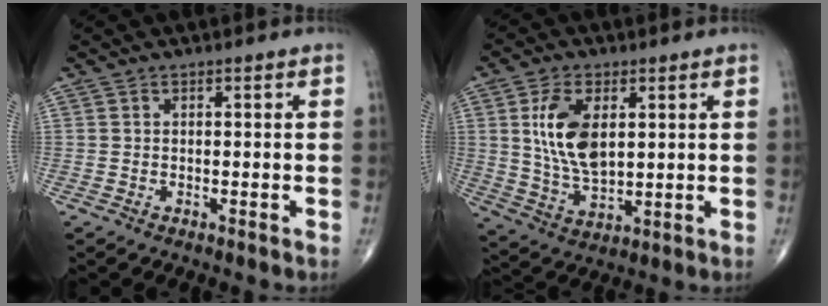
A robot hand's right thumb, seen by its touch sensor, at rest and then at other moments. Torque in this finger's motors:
{"motor_torque": [2.31, 2.27, 1.31, -0.09, 0.14]}